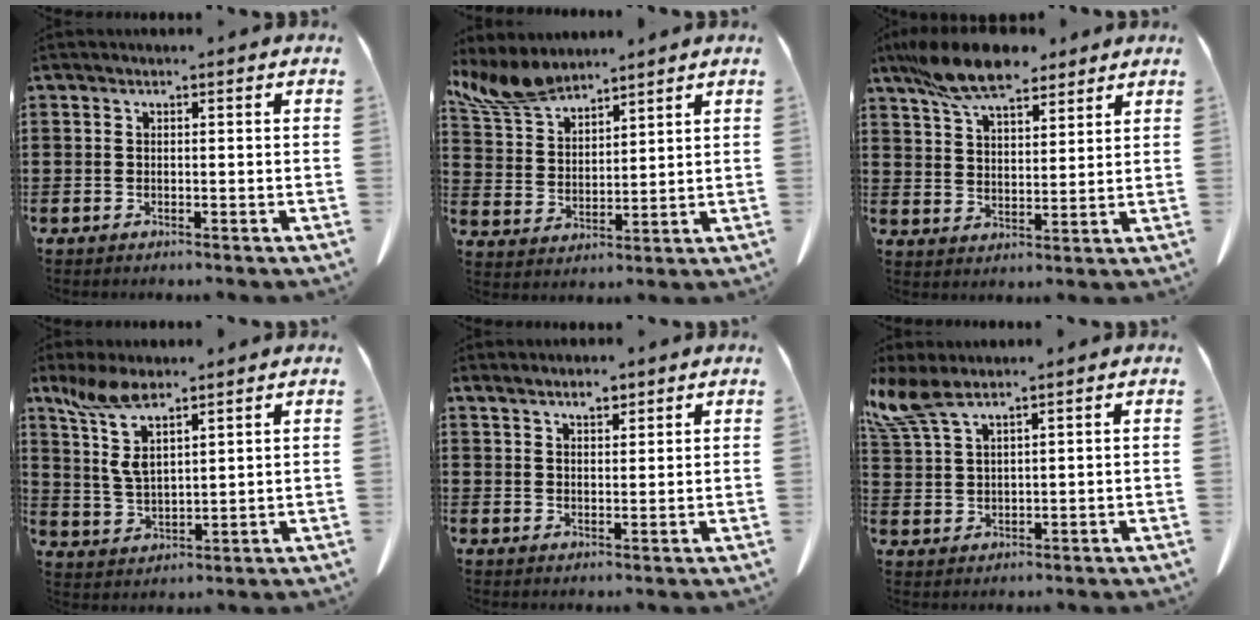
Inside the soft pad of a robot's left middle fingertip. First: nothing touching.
{"total": 7.8, "force": [6.6, 2.7, 3.1], "torque": [-0.088, -0.020, 0.123]}
{"total": 10.1, "force": [8.0, 3.3, 5.2], "torque": [-0.124, -0.011, 0.150]}
{"total": 9.0, "force": [5.5, 3.3, 6.3], "torque": [-0.157, -0.017, 0.097]}
{"total": 2.8, "force": [2.6, 0.7, 0.9], "torque": [-0.024, 0.001, 0.049]}
{"total": 5.6, "force": [4.0, 1.4, 3.6], "torque": [-0.098, -0.017, 0.070]}